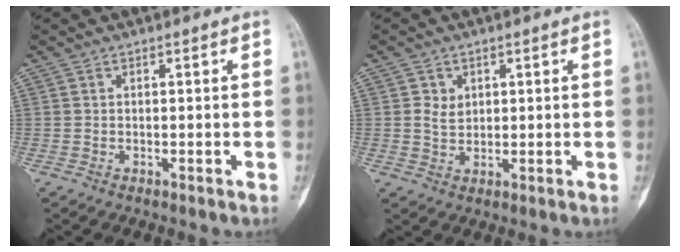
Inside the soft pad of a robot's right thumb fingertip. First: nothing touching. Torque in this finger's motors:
{"motor_torque": [0.39, 0.21, 0.23, -0.03, -0.05]}